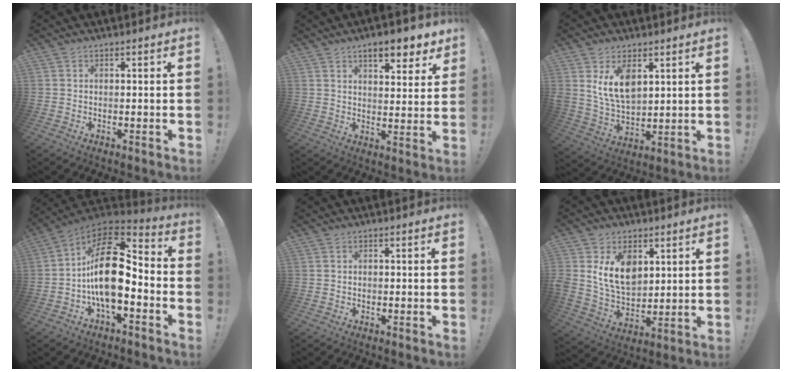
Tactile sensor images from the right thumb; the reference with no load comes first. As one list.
[{"total": 8.6, "force": [5.9, 2.7, 5.6], "torque": [-0.064, -0.037, 0.099]}, {"total": 11.5, "force": [5.5, 7.2, 7.1], "torque": [-0.125, -0.030, 0.103]}, {"total": 20.4, "force": [-0.3, 10.2, 17.7], "torque": [-0.318, 0.009, -0.002]}, {"total": 0.5, "force": [-0.3, 0.4, 0.1], "torque": [-0.006, 0.002, -0.005]}, {"total": 13.8, "force": [5.5, 9.7, 8.1], "torque": [-0.135, -0.029, 0.106]}]